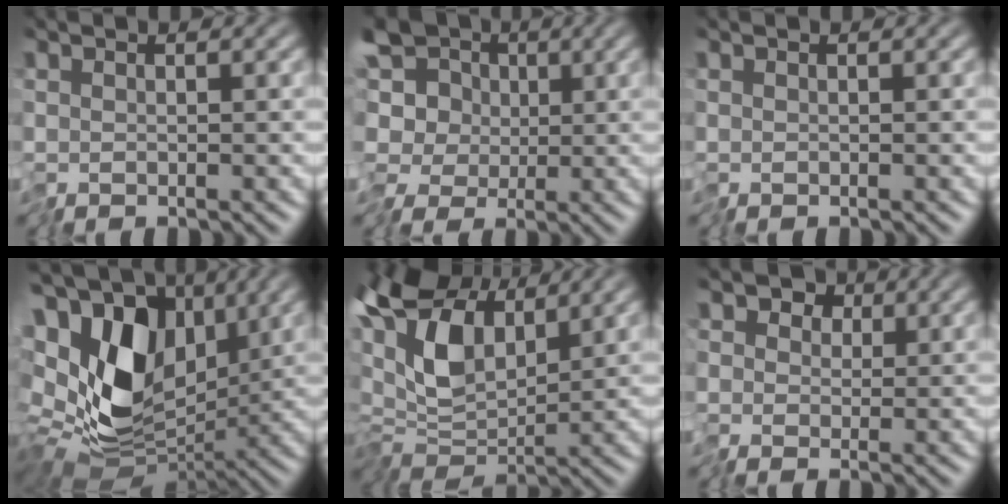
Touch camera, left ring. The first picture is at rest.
{"total": 8.4, "force": [-2.0, 6.9, 4.4], "torque": [-0.068, 0.015, -0.060]}
{"total": 0.0}
{"total": 15.3, "force": [2.3, 10.8, 10.6], "torque": [-0.194, 0.009, 0.055]}
{"total": 10.7, "force": [3.7, 5.7, 8.3], "torque": [-0.185, 0.021, 0.054]}
{"total": 3.2, "force": [0.5, 2.8, 1.4], "torque": [-0.021, 0.010, -0.006]}